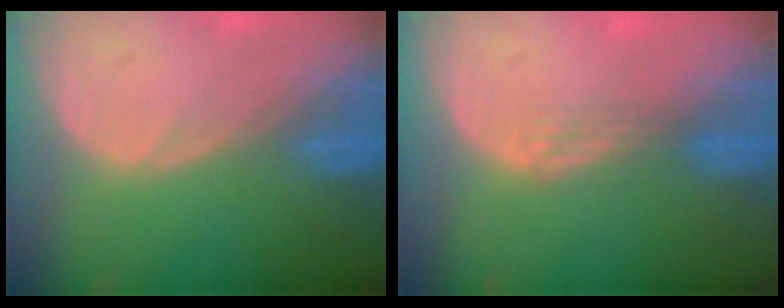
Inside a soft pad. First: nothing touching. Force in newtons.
{"total": 2.1, "press": 1.6, "slide": 1.3}